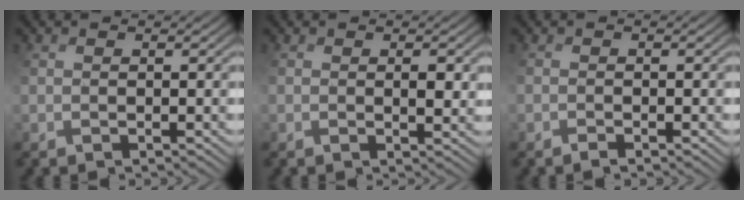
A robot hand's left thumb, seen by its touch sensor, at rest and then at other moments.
{"total": 2.5, "force": [0.8, 1.2, 2.0], "torque": [-0.039, 0.000, 0.017]}
{"total": 0.9, "force": [-0.8, 0.0, 0.4], "torque": [-0.004, 0.002, -0.016]}